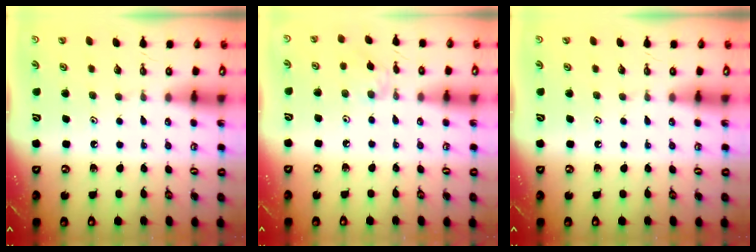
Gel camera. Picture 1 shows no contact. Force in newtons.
{"total": 3.6, "press": 3.5, "slide": 0.6}
{"total": 0.0}